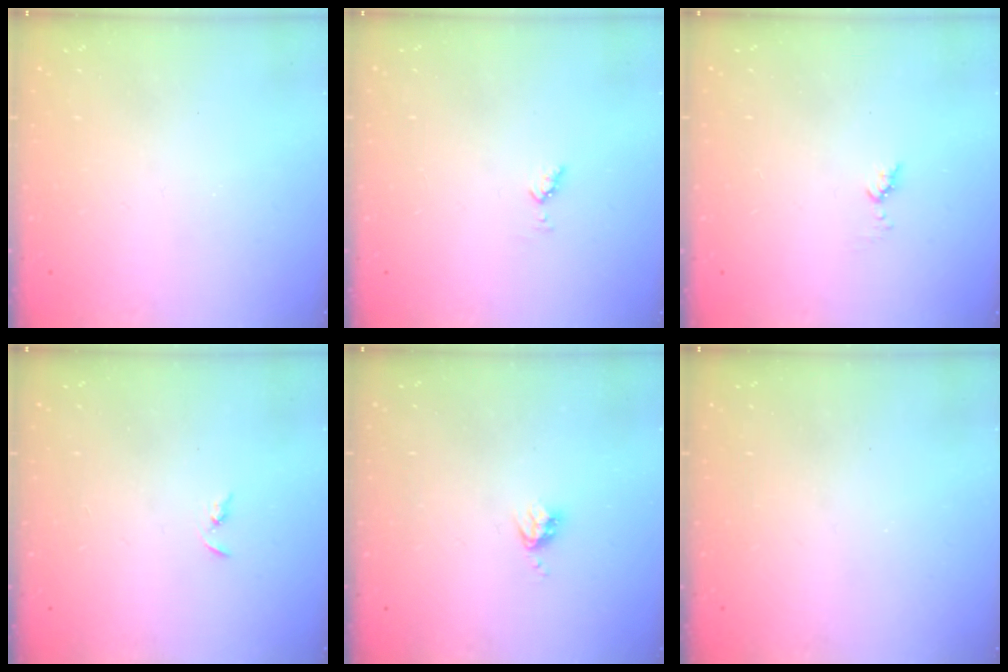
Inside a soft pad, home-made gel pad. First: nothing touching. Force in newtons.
{"total": 3.3, "press": 3.2, "slide": 0.7}
{"total": 3.7, "press": 3.6, "slide": 0.4}
{"total": 2.4, "press": 2.3, "slide": 0.2}
{"total": 3.8, "press": 3.8, "slide": 0.5}
{"total": 0.0}